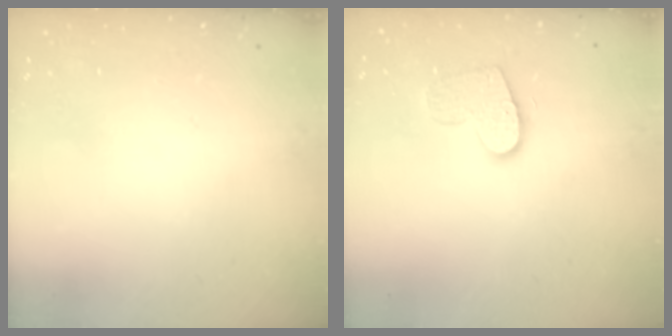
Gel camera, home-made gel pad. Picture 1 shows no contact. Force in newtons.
{"total": 10.6, "press": 10.5, "slide": 0.8}